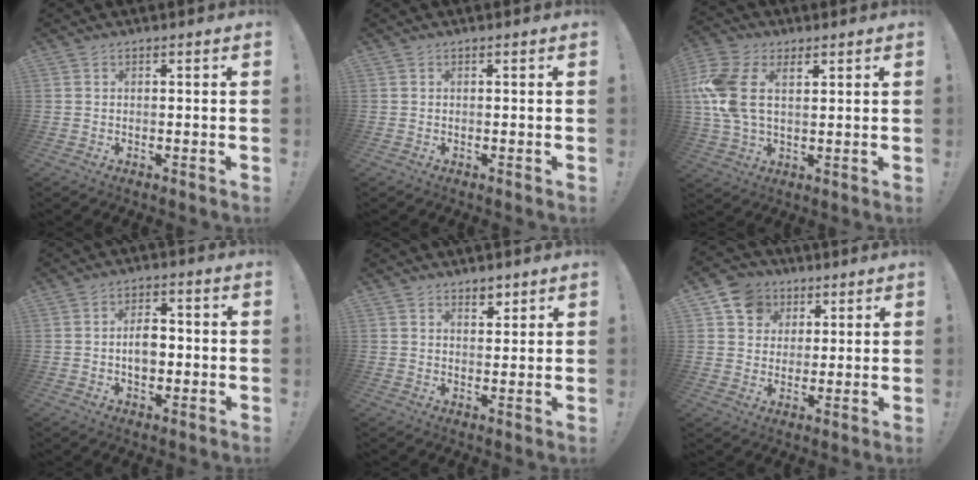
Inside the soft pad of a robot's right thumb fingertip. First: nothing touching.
{"total": 0.0}
{"total": 13.5, "force": [4.1, 8.3, 9.7], "torque": [-0.203, -0.007, 0.077]}
{"total": 6.2, "force": [-0.9, 4.0, 4.7], "torque": [-0.069, 0.004, -0.022]}
{"total": 3.8, "force": [2.9, 2.1, 1.2], "torque": [-0.004, -0.018, 0.050]}
{"total": 9.6, "force": [4.4, 8.2, 2.5], "torque": [-0.028, -0.026, 0.086]}